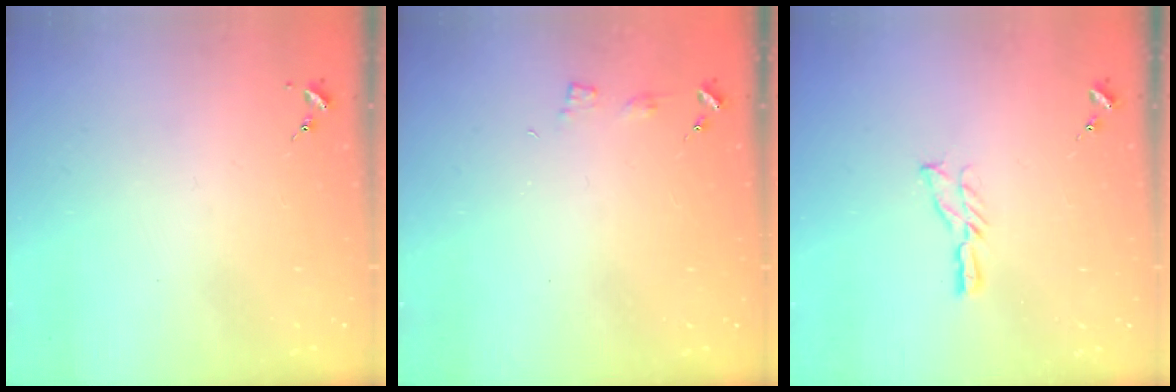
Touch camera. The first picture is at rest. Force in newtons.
{"total": 3.6, "press": 3.6, "slide": 0.5}
{"total": 5.8, "press": 5.8, "slide": 0.5}